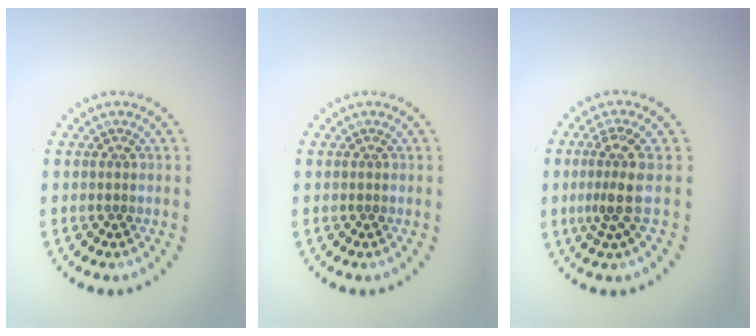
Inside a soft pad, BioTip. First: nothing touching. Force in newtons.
{"total": 0.0}
{"total": 2.9, "press": 2.0, "slide": 2.0}